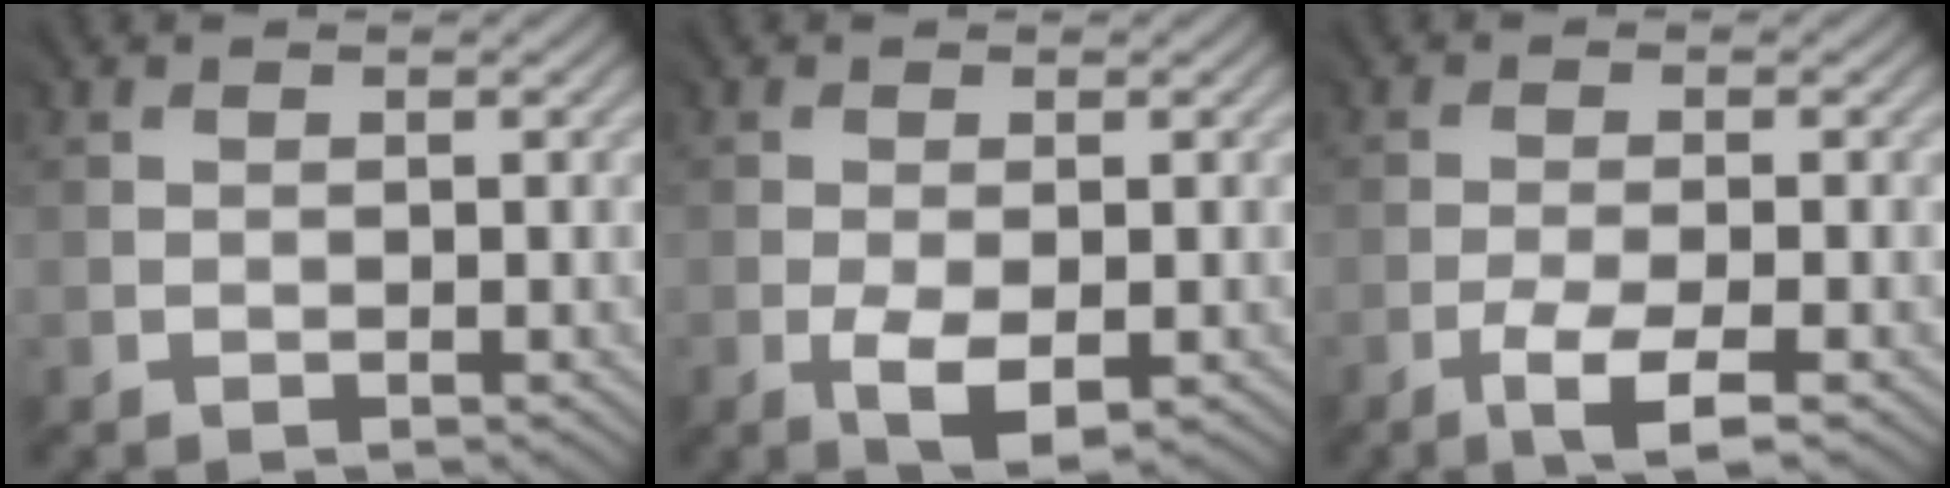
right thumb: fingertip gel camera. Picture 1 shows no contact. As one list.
[{"total": 3.8, "force": [-1.5, 1.7, 3.1], "torque": [-0.070, -0.005, -0.025]}, {"total": 4.4, "force": [-2.9, 0.7, 3.2], "torque": [-0.067, -0.005, -0.056]}]